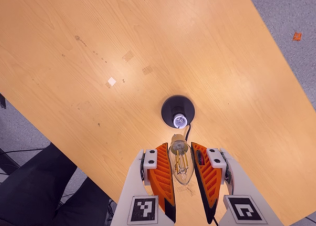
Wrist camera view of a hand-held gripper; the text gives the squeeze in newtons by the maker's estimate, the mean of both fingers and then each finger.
{"total": 12.1, "left": 12.2, "right": 12.1}